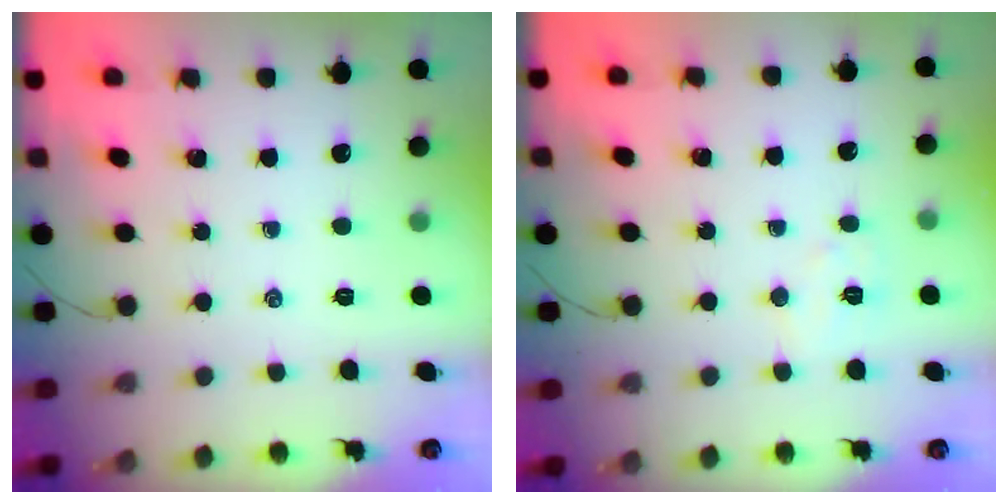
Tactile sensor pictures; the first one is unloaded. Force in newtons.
{"total": 5.1, "press": 5.0, "slide": 0.9}